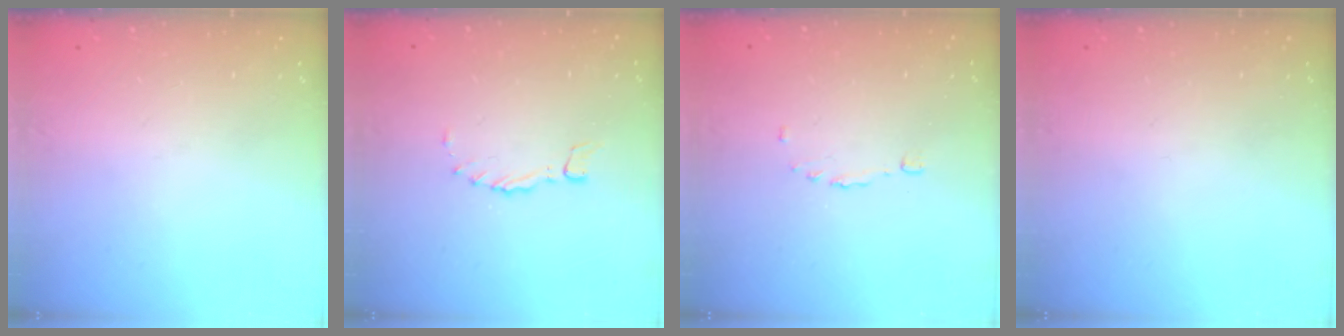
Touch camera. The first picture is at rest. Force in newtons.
{"total": 0.0}
{"total": 1.1, "press": 0.8, "slide": 0.7}
{"total": 0.0}